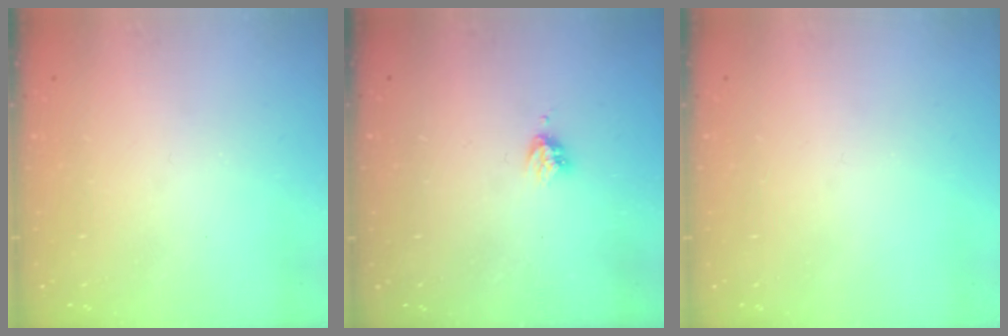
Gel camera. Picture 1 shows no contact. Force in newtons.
{"total": 3.0, "press": 3.0, "slide": 0.4}
{"total": 0.0}